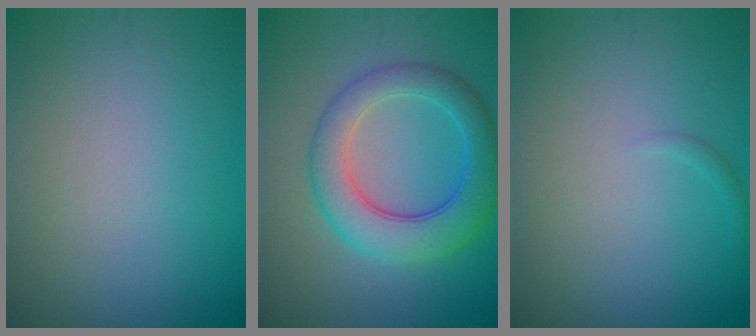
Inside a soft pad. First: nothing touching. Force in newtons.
{"total": 6.3, "press": 6.3, "slide": 0.3}
{"total": 0.5, "press": 0.5, "slide": 0.1}